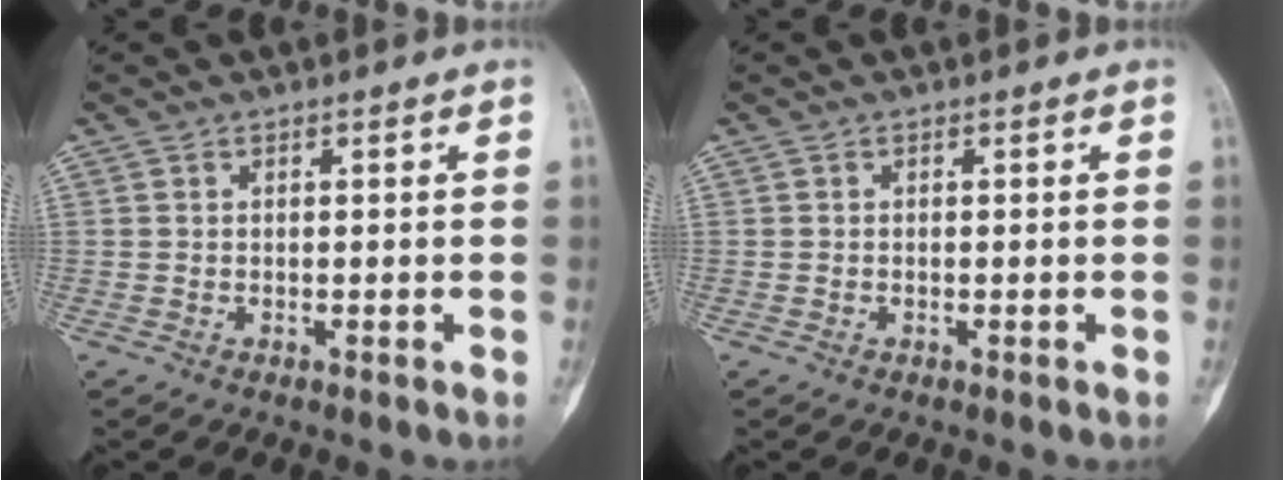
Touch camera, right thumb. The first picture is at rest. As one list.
[{"total": 0.0}]